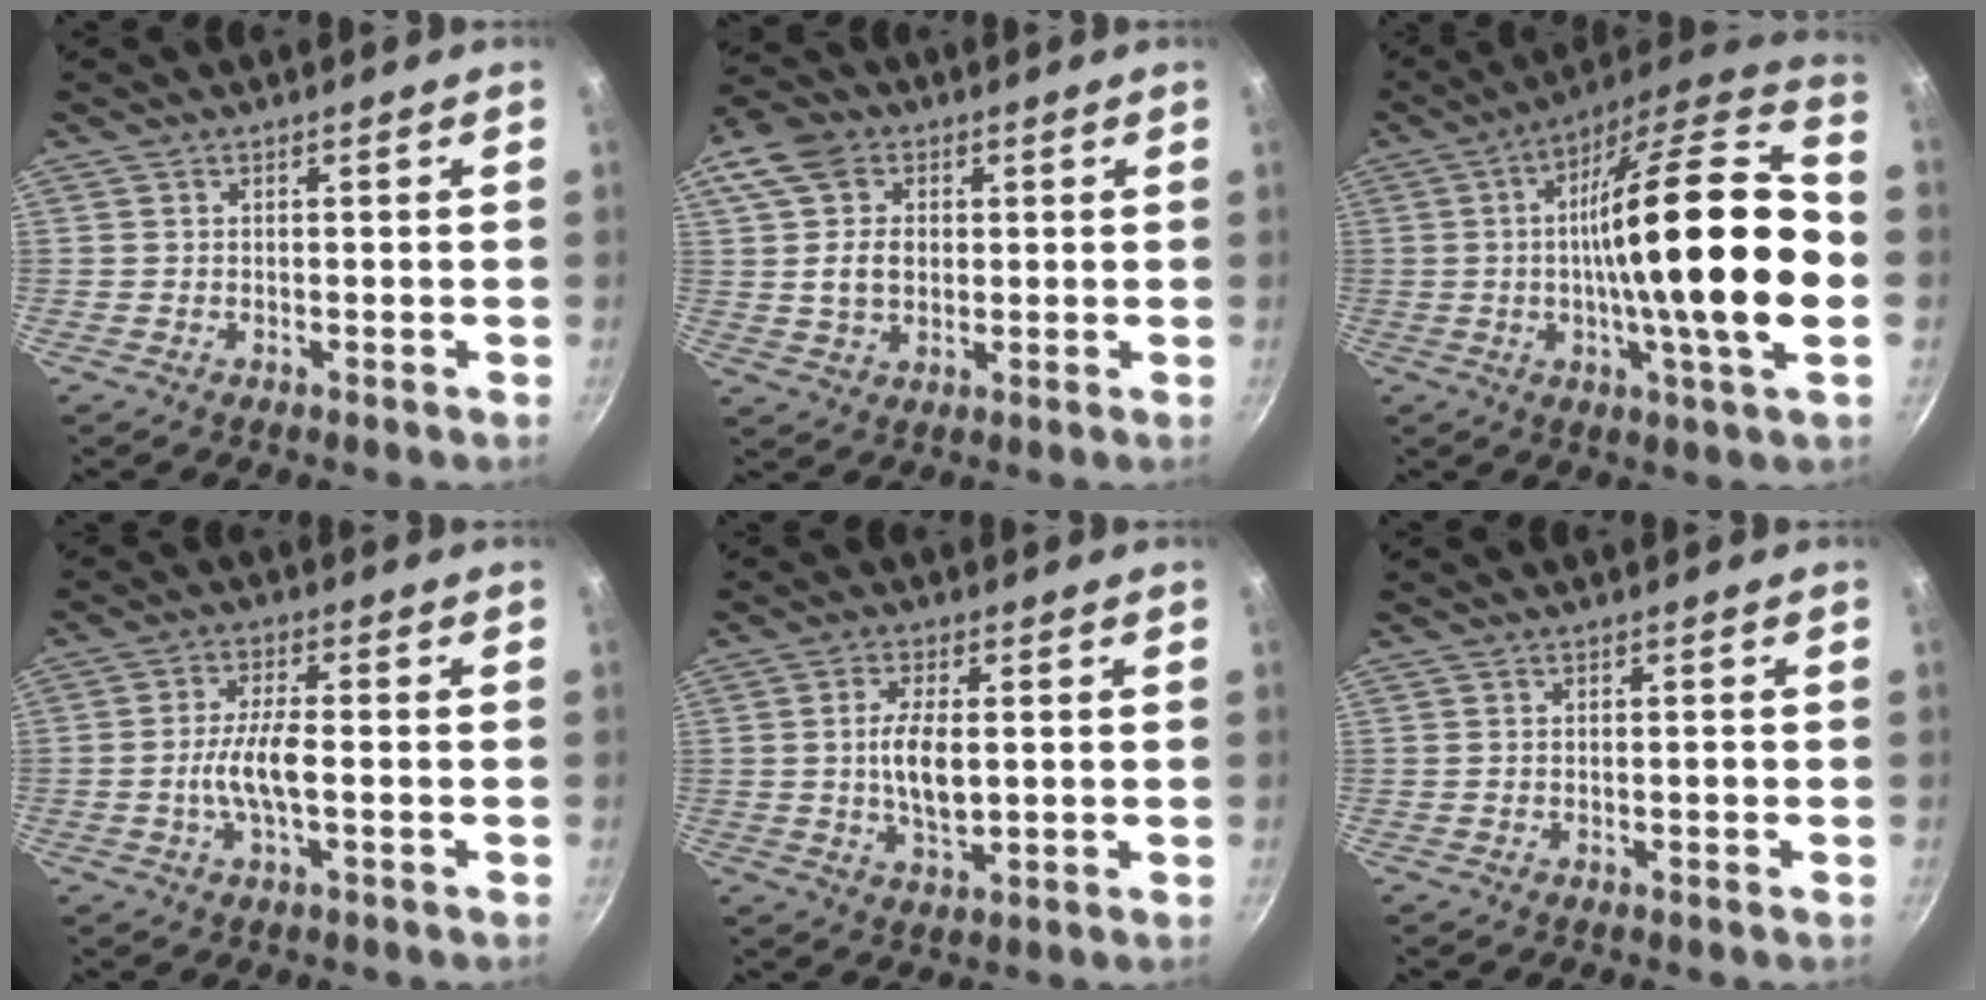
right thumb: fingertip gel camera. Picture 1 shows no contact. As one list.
[{"total": 11.3, "force": [2.0, 8.7, 6.9], "torque": [-0.122, 0.009, 0.028]}, {"total": 27.7, "force": [-1.7, 5.8, 27.0], "torque": [-0.411, 0.029, -0.038]}, {"total": 6.6, "force": [-1.4, 2.2, 6.1], "torque": [-0.119, 0.019, -0.033]}, {"total": 7.4, "force": [0.2, 3.3, 6.7], "torque": [-0.128, -0.002, 0.005]}, {"total": 0.7, "force": [-0.3, 0.3, 0.5], "torque": [-0.009, 0.006, -0.005]}]